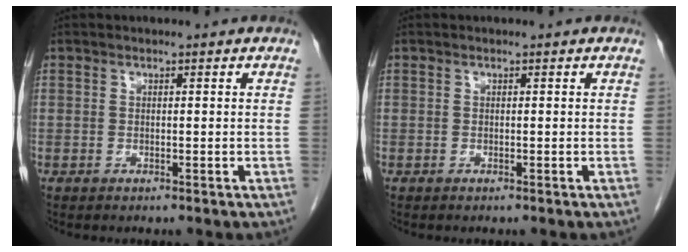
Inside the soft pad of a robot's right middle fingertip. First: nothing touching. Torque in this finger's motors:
{"motor_torque": [0.68, -0.46, -0.05, -0.01]}